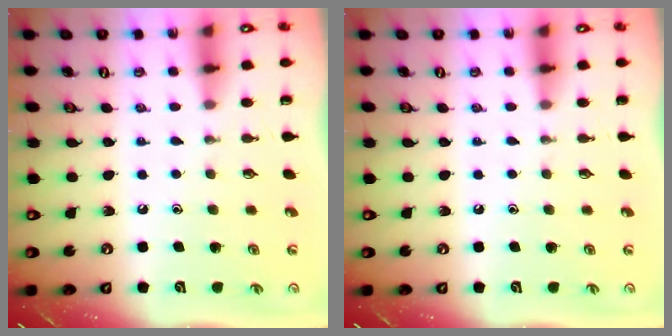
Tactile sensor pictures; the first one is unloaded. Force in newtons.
{"total": 0.0}